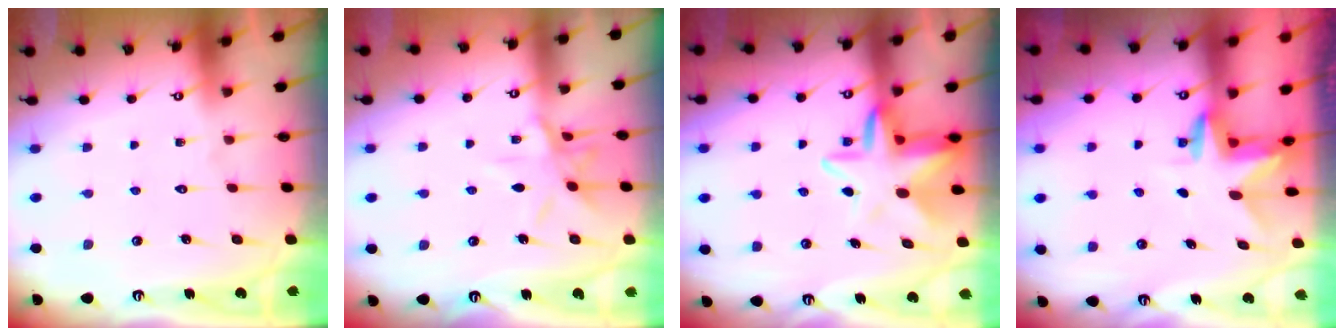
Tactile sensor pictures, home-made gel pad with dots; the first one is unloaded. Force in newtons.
{"total": 8.9, "press": 8.9, "slide": 0.7}
{"total": 8.8, "press": 8.5, "slide": 2.3}
{"total": 3.0, "press": 3.0, "slide": 0.2}